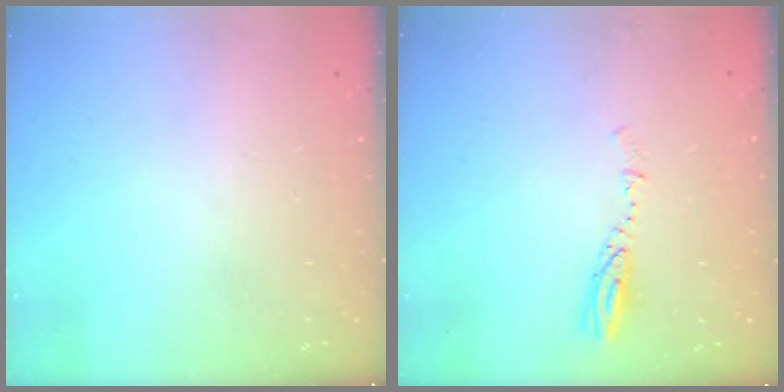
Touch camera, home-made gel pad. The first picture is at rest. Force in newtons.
{"total": 3.6, "press": 3.5, "slide": 0.4}